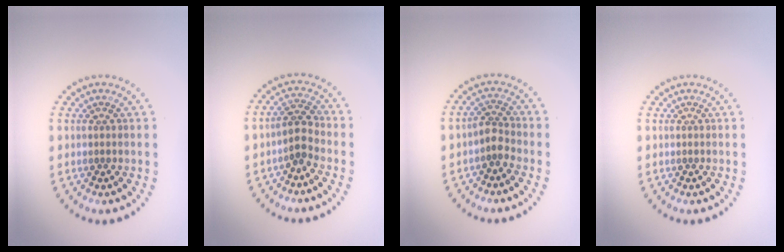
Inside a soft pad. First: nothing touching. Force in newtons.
{"total": 2.3, "press": 2.0, "slide": 1.1}
{"total": 1.9, "press": 1.4, "slide": 1.3}
{"total": 0.0}